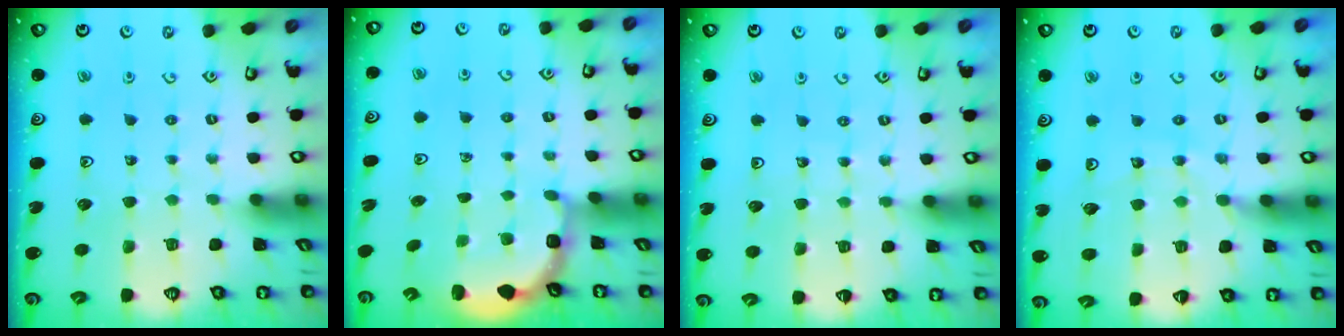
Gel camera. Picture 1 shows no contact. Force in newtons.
{"total": 3.1, "press": 2.5, "slide": 1.9}
{"total": 4.7, "press": 4.6, "slide": 0.8}
{"total": 10.6, "press": 10.6, "slide": 0.9}